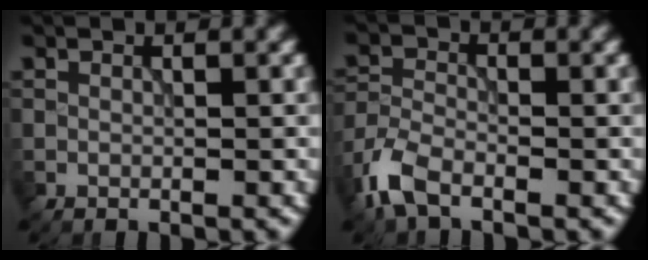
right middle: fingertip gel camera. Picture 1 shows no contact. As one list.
[{"total": 4.2, "force": [-2.8, 1.8, 2.5], "torque": [-0.060, -0.006, -0.072]}]